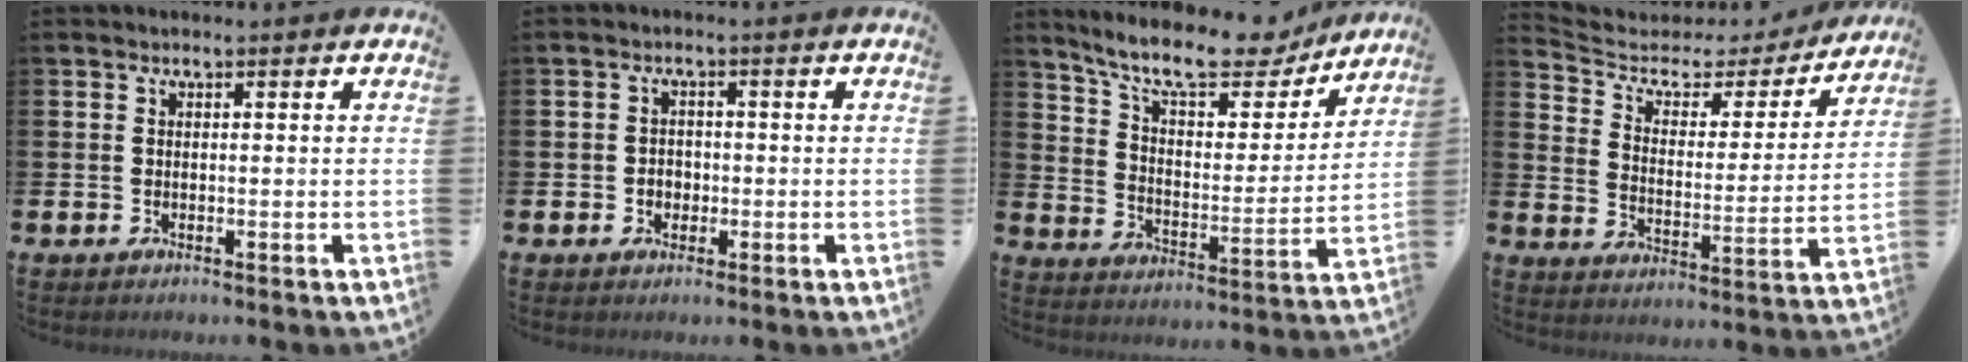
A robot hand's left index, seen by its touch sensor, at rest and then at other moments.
{"total": 1.9, "force": [-0.4, 1.7, 0.7], "torque": [-0.003, 0.001, -0.015]}
{"total": 11.5, "force": [10.1, 2.9, 4.5], "torque": [-0.110, -0.069, 0.175]}
{"total": 5.4, "force": [4.1, 2.9, 1.9], "torque": [-0.056, -0.035, 0.058]}